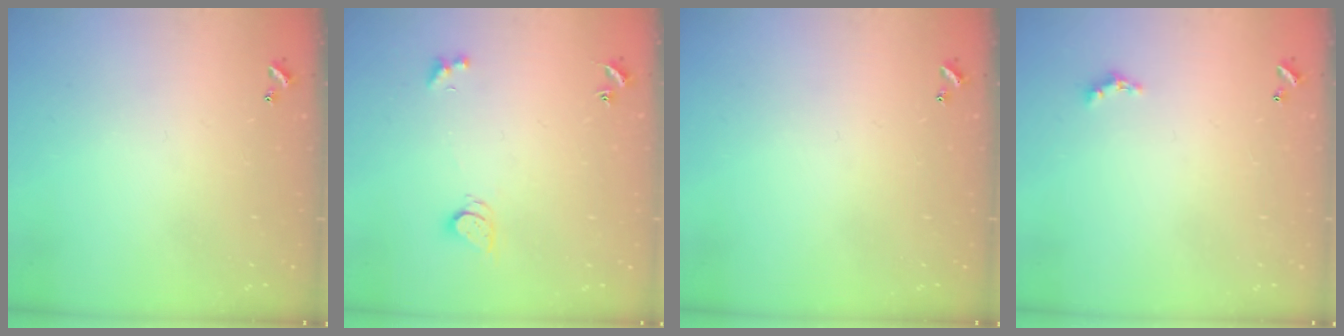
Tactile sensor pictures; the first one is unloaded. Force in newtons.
{"total": 2.8, "press": 2.7, "slide": 0.5}
{"total": 0.0}
{"total": 1.9, "press": 1.9, "slide": 0.6}